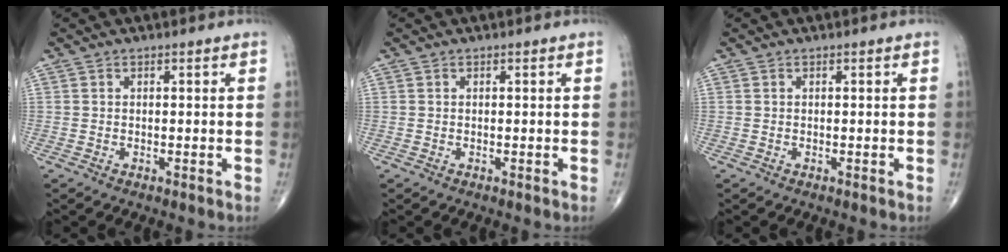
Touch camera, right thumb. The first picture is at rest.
{"total": 0.0}
{"total": 0.0}